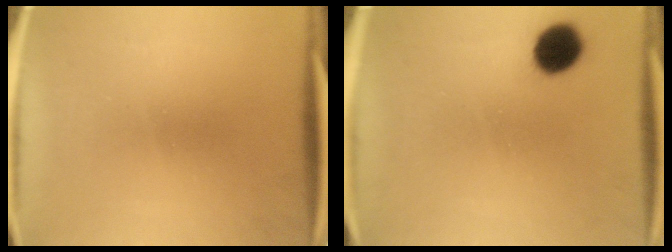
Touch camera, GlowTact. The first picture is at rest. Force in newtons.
{"total": 7.8}